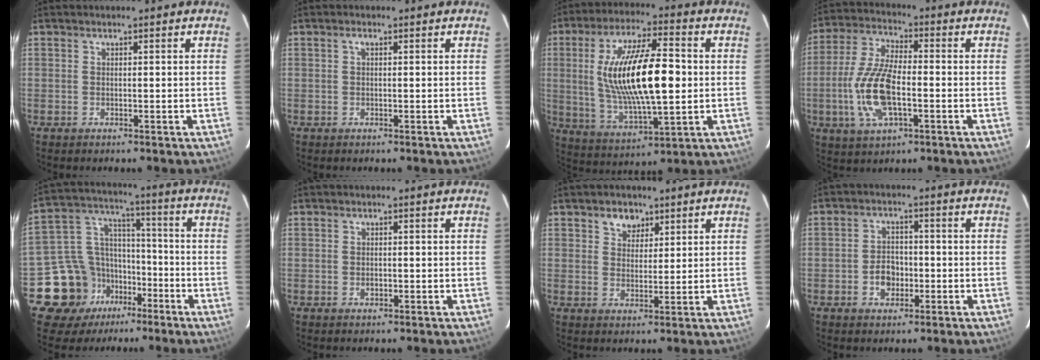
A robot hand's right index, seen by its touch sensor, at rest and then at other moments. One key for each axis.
{"total": 0.8, "fx": 0.2, "fy": 0.3, "fz": 0.7, "tx": -0.013, "ty": 0.005, "tz": 0.002}
{"total": 19.5, "fx": 1.3, "fy": 6.1, "fz": 18.5, "tx": -0.344, "ty": 0.002, "tz": 0.035}
{"total": 13.2, "fx": -2.9, "fy": 5.2, "fz": 11.7, "tx": -0.252, "ty": 0.000, "tz": -0.056}
{"total": 13.6, "fx": -7.7, "fy": 10.5, "fz": 4.1, "tx": -0.103, "ty": 0.052, "tz": -0.121}
{"total": 1.1, "fx": -0.2, "fy": 0.9, "fz": 0.6, "tx": -0.010, "ty": 0.001, "tz": -0.004}
{"total": 4.2, "fx": 2.6, "fy": 3.1, "fz": 1.4, "tx": -0.013, "ty": 0.006, "tz": 0.046}
{"total": 4.7, "fx": -1.5, "fy": 3.6, "fz": 2.6, "tx": -0.051, "ty": 0.012, "tz": -0.020}